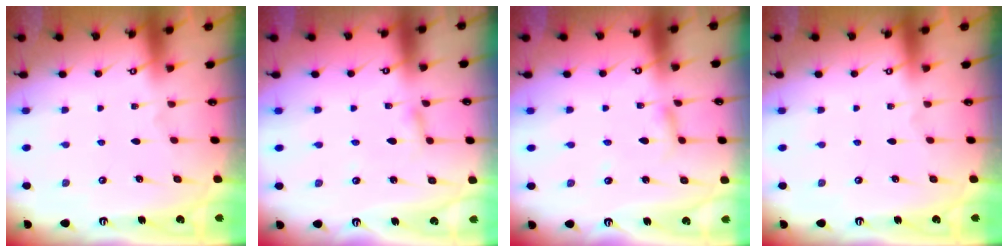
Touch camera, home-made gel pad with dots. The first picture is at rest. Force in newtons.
{"total": 2.0, "press": 2.0, "slide": 0.2}
{"total": 2.8, "press": 2.8, "slide": 0.2}
{"total": 0.0}